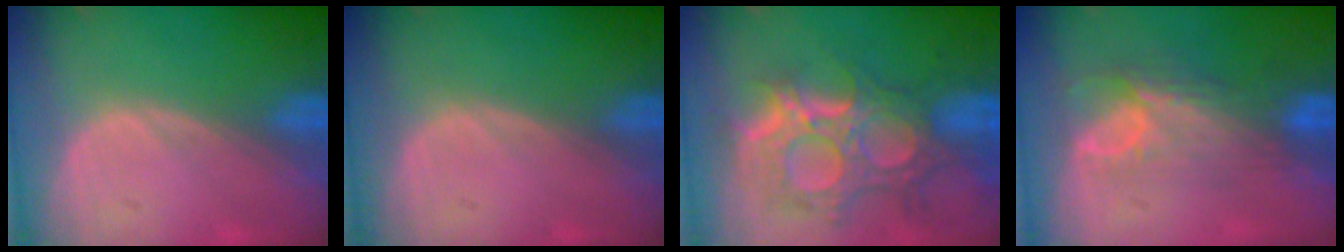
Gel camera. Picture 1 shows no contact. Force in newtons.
{"total": 0.0}
{"total": 12.0, "press": 10.7, "slide": 5.3}
{"total": 7.8, "press": 6.8, "slide": 3.9}